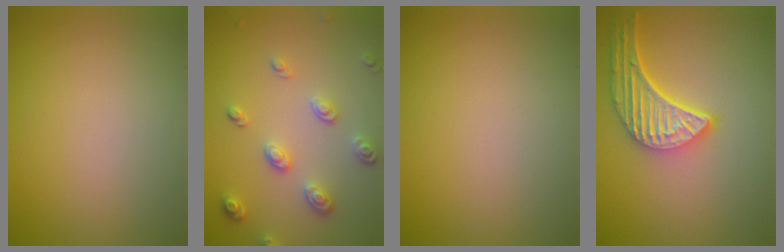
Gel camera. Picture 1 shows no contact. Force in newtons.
{"total": 3.3, "press": 2.6, "slide": 1.9}
{"total": 0.0}
{"total": 5.3, "press": 4.1, "slide": 3.3}